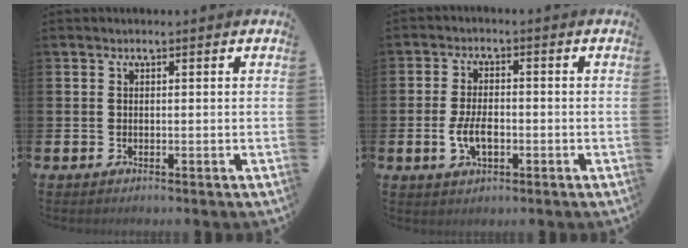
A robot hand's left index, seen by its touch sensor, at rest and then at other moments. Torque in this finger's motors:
{"motor_torque": [0.78, 0.64, 0.16, 0.18]}